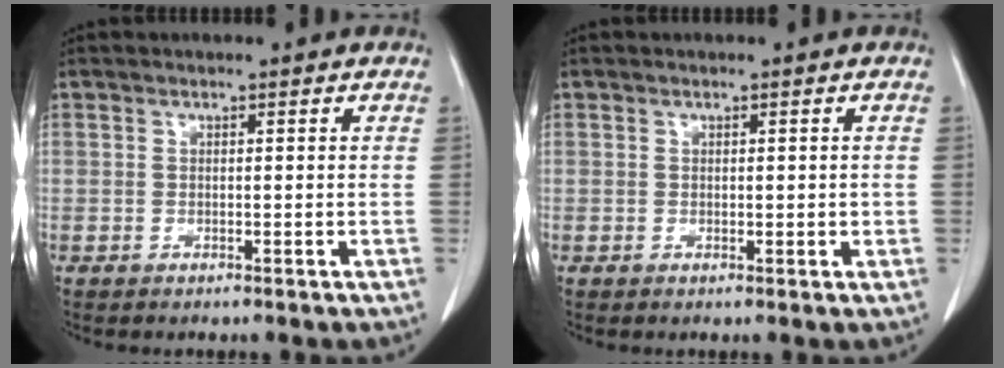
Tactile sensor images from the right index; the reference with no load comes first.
{"total": 1.3, "force": [0.1, 0.8, 1.0], "torque": [-0.013, -0.001, 0.005]}